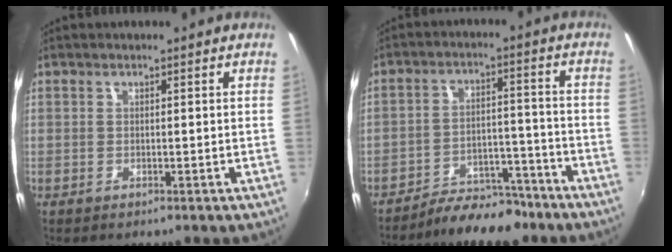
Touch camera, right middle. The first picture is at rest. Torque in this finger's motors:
{"motor_torque": [1.07, -1.06, 0.15, 0.10]}